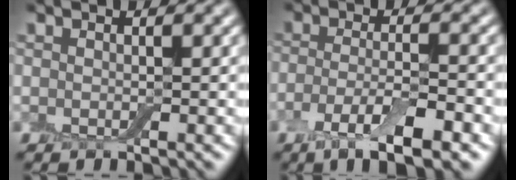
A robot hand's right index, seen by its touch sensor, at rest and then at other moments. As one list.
[{"total": 5.9, "force": [-2.8, 1.6, 4.9], "torque": [-0.095, -0.005, -0.056]}]